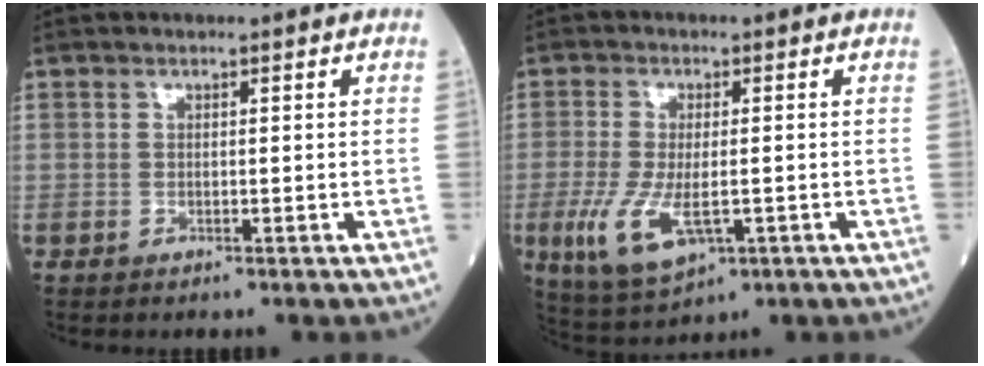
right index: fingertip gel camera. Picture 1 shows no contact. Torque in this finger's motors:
{"motor_torque": [0.92, -0.01, 0.57, 0.15]}